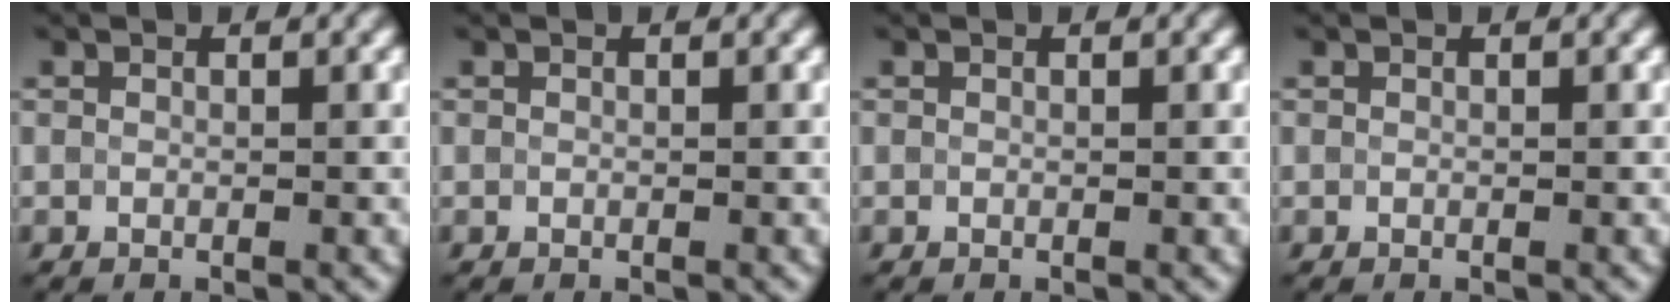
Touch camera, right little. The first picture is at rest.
{"total": 0.0}
{"total": 0.0}
{"total": 0.0}